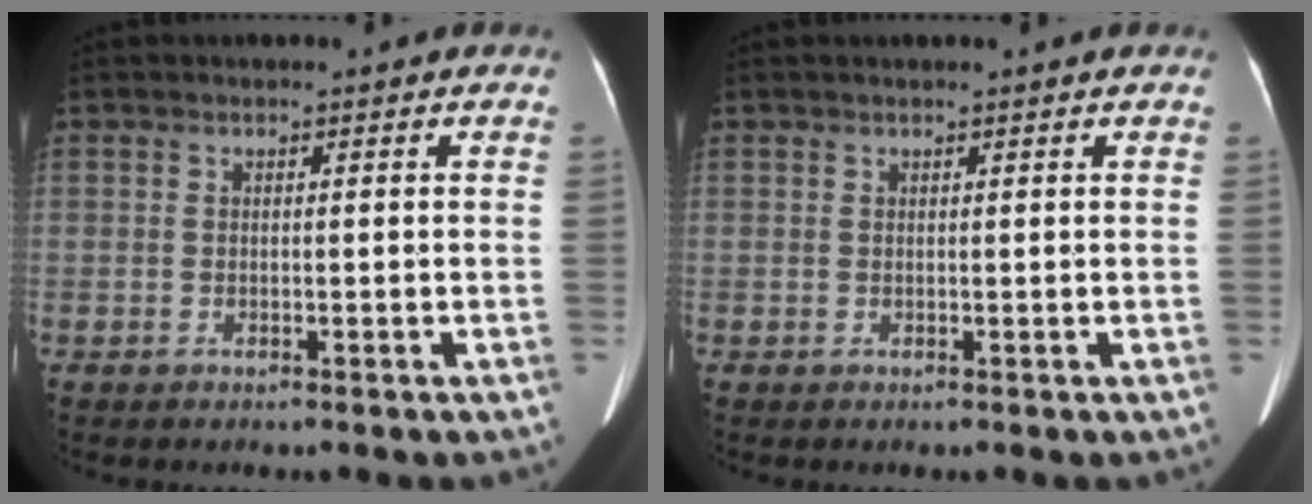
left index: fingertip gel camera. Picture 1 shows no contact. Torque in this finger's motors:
{"motor_torque": [-0.83, 0.95, -0.76, -0.09]}